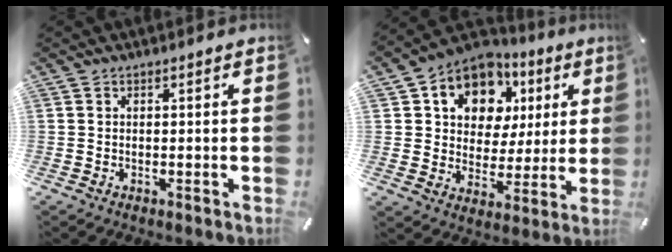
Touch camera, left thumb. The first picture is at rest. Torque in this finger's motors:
{"motor_torque": [0.99, 0.94, 2.00, -0.76, 0.20]}